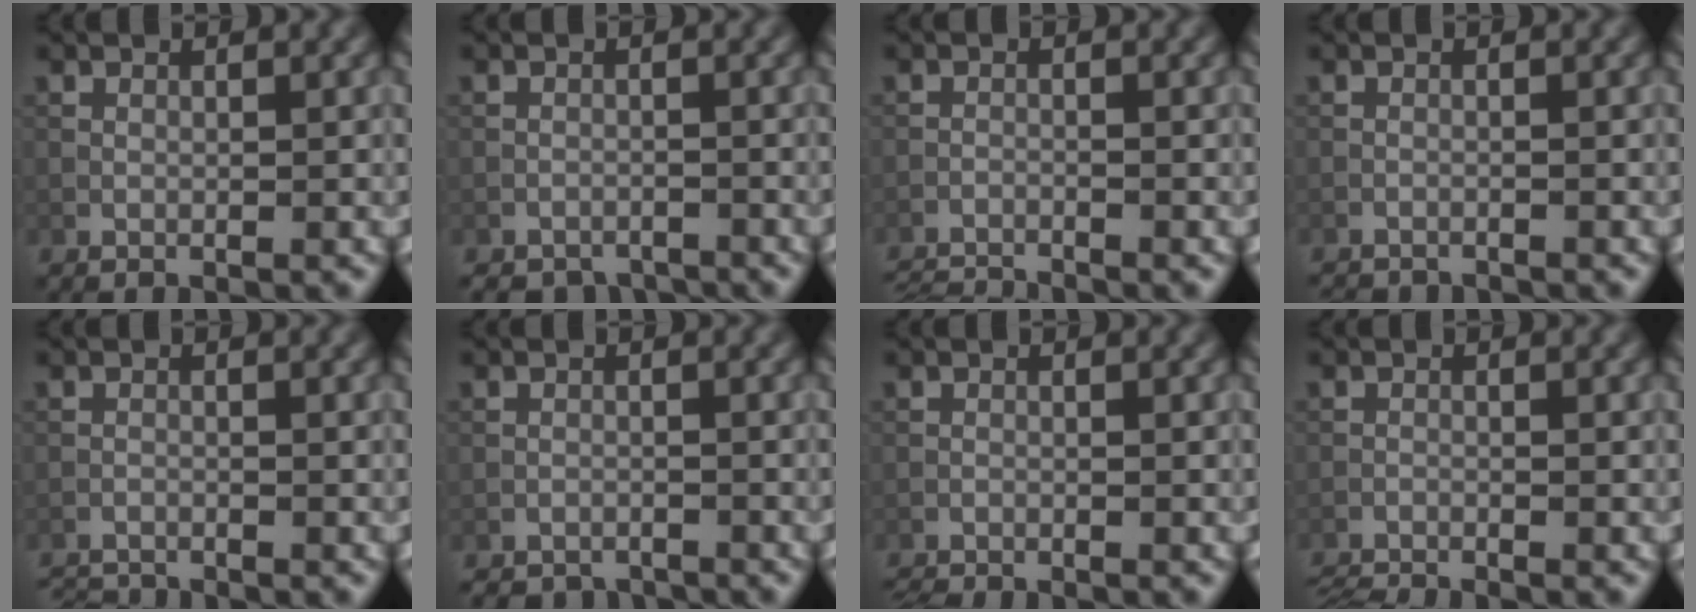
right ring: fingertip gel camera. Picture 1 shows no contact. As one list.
[{"total": 3.4, "force": [-3.1, 1.3, 0.2], "torque": [0.004, -0.003, -0.050]}, {"total": 4.8, "force": [-4.7, 0.4, 0.9], "torque": [-0.024, -0.021, -0.080]}, {"total": 3.1, "force": [-3.1, 0.2, 0.3], "torque": [-0.014, -0.011, -0.051]}, {"total": 3.1, "force": [-3.0, 0.2, 0.6], "torque": [-0.019, -0.013, -0.059]}, {"total": 3.5, "force": [-3.4, 1.0, 0.1], "torque": [0.002, -0.004, -0.054]}, {"total": 2.0, "force": [-1.9, -0.1, 0.4], "torque": [-0.017, -0.005, -0.040]}, {"total": 3.5, "force": [-3.4, 0.1, 0.7], "torque": [-0.023, -0.018, -0.066]}]